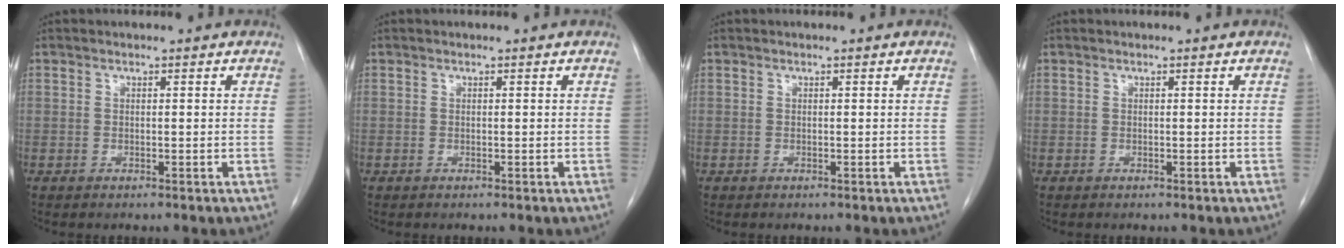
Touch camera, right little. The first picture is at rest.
{"total": 0.0}
{"total": 0.0}
{"total": 0.0}